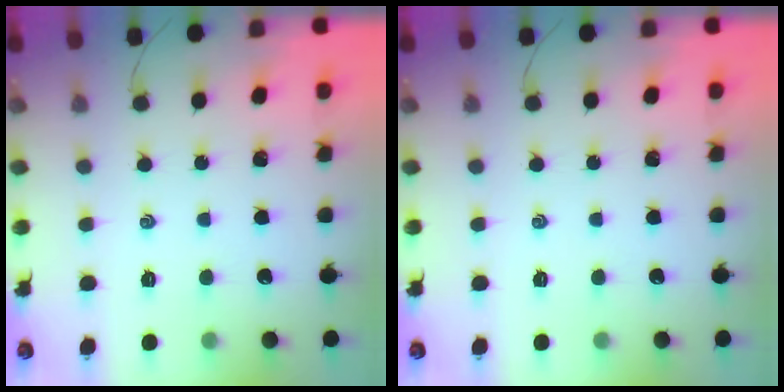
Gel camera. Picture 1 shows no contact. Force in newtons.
{"total": 0.0}